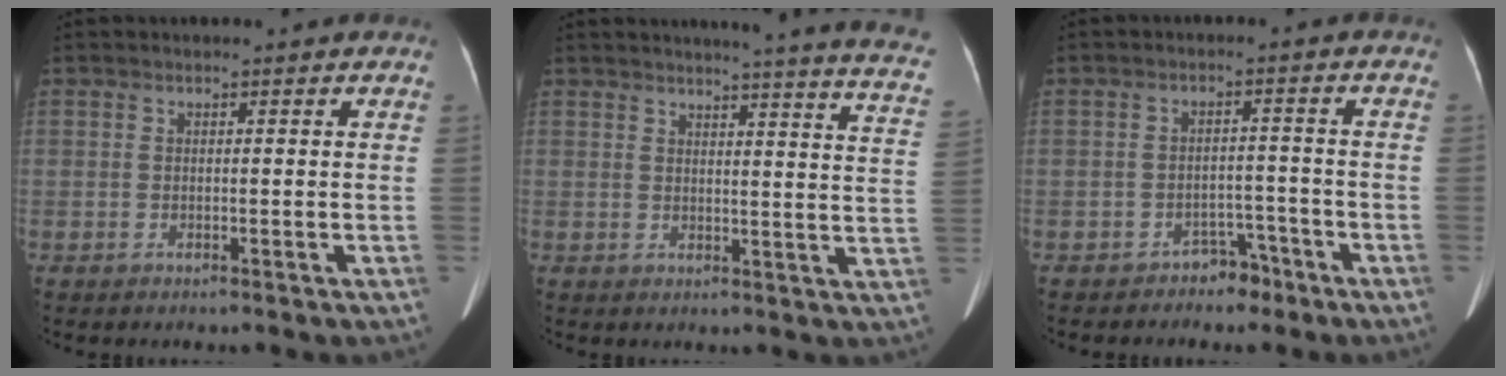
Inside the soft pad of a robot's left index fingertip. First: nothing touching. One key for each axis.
{"total": 20.3, "fx": 18.4, "fy": -0.3, "fz": 8.6, "tx": -0.104, "ty": -0.084, "tz": 0.192}
{"total": 3.5, "fx": -2.8, "fy": 2.1, "fz": 0.7, "tx": -0.011, "ty": 0.010, "tz": -0.037}